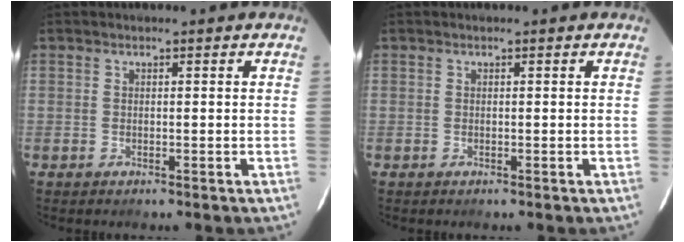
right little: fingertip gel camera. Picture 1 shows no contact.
{"total": 0.0}